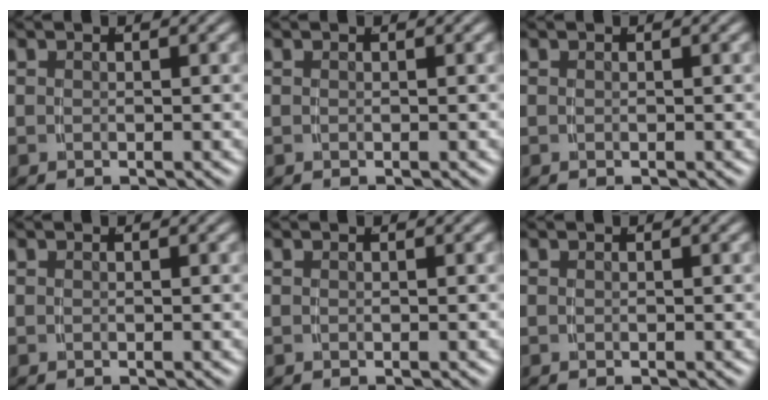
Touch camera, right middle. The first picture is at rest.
{"total": 0.0}
{"total": 0.0}
{"total": 0.0}
{"total": 0.0}
{"total": 0.0}